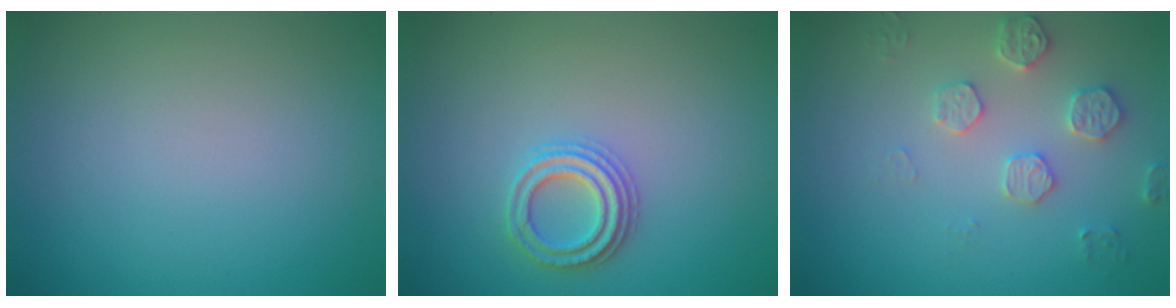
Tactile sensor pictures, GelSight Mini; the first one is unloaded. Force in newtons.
{"total": 2.5, "press": 2.4, "slide": 0.4}
{"total": 2.7, "press": 2.7, "slide": 0.5}